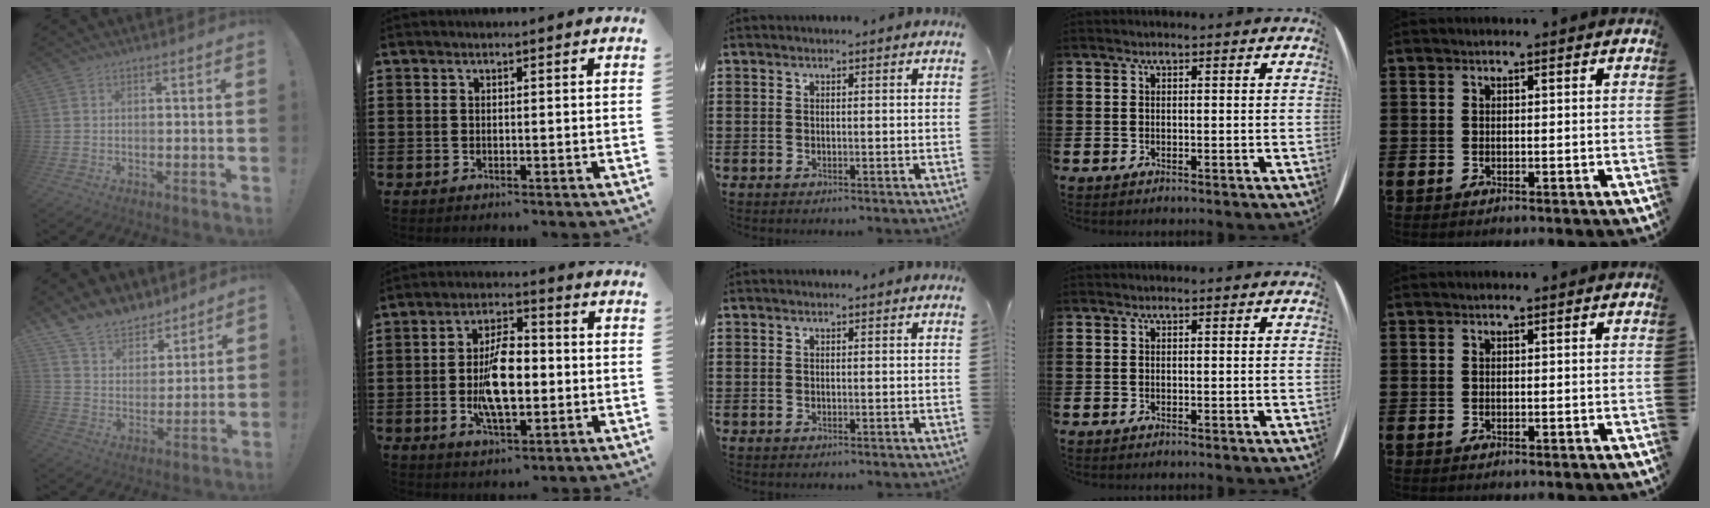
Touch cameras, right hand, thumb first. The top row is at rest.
{"thumb": {"total": 11.9, "force": [10.0, 6.1, 2.2], "torque": [-0.060, -0.076, 0.195]}, "index": {"total": 9.9, "force": [-1.3, 4.4, 8.8], "torque": [-0.170, 0.000, -0.026]}}